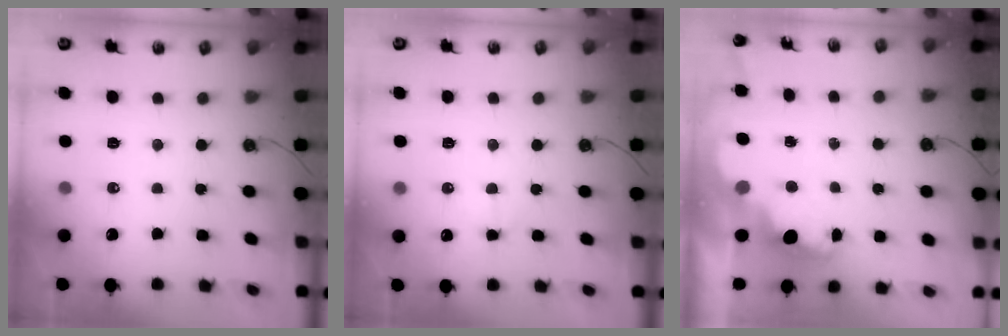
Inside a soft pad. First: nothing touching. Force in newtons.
{"total": 2.2, "press": 2.1, "slide": 0.8}
{"total": 3.6, "press": 3.5, "slide": 0.7}